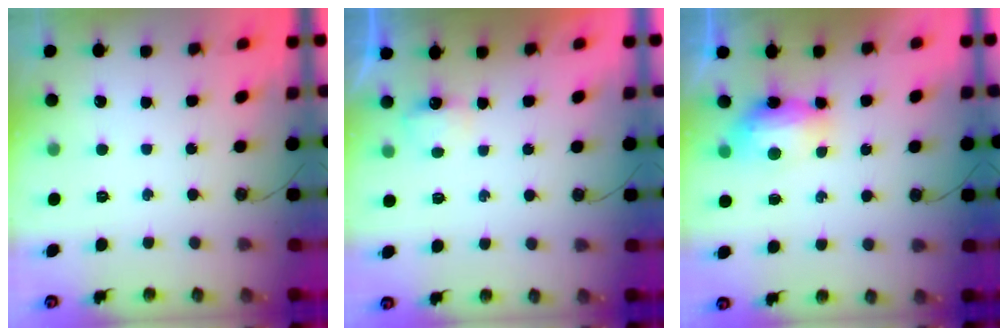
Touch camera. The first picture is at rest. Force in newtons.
{"total": 3.8, "press": 3.8, "slide": 0.6}
{"total": 11.0, "press": 8.8, "slide": 6.6}